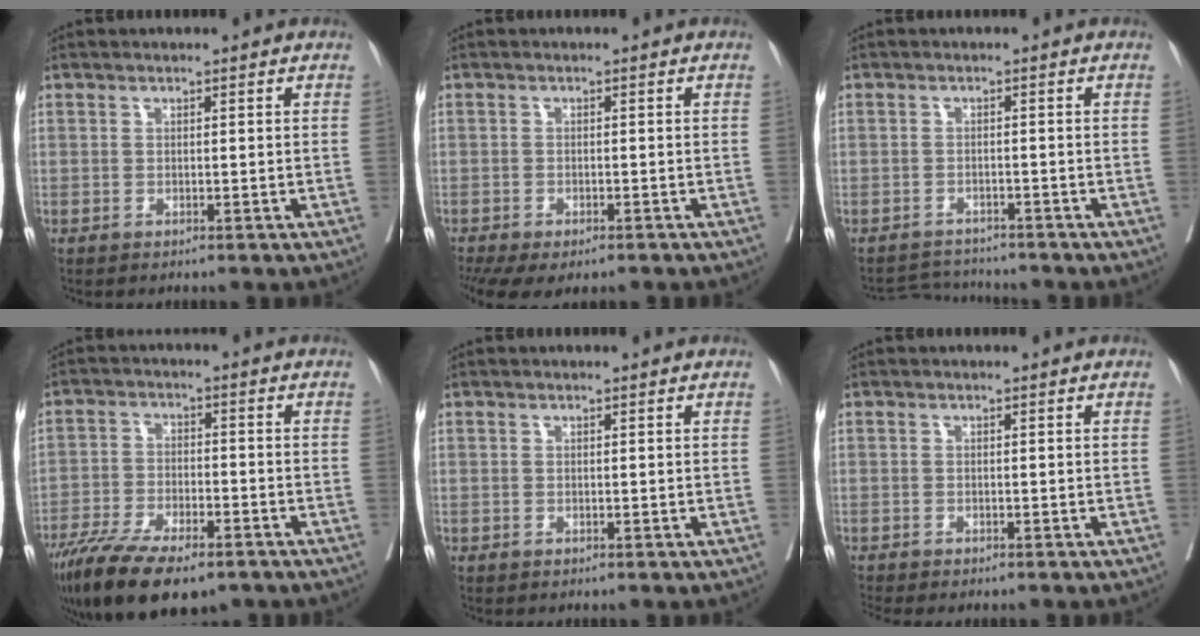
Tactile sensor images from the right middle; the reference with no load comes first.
{"total": 8.4, "force": [-6.0, 3.6, 4.7], "torque": [-0.093, -0.006, -0.086]}
{"total": 3.4, "force": [-3.3, 0.4, -0.8], "torque": [0.013, -0.006, -0.053]}
{"total": 15.2, "force": [-11.0, 4.9, 9.2], "torque": [-0.173, -0.028, -0.185]}
{"total": 0.0}
{"total": 1.8, "force": [-1.6, 0.3, 0.7], "torque": [-0.011, -0.005, -0.025]}